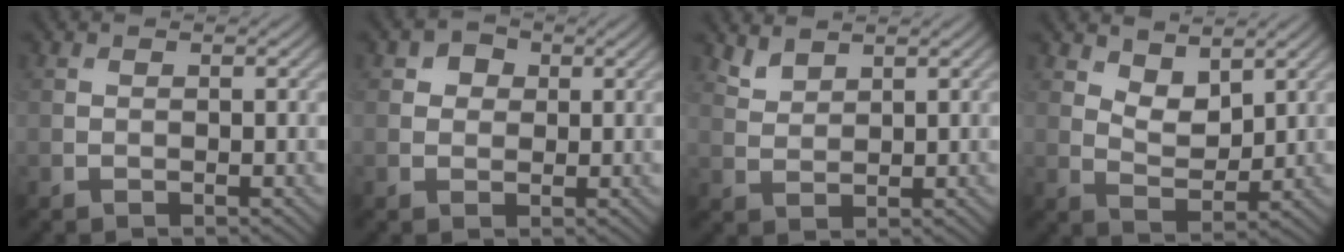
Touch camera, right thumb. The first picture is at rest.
{"total": 2.7, "force": [0.8, 2.3, 1.2], "torque": [-0.019, 0.004, 0.007]}
{"total": 2.4, "force": [2.1, 0.7, 0.8], "torque": [-0.026, -0.002, 0.052]}
{"total": 4.8, "force": [3.3, 2.2, 2.6], "torque": [-0.057, -0.010, 0.058]}